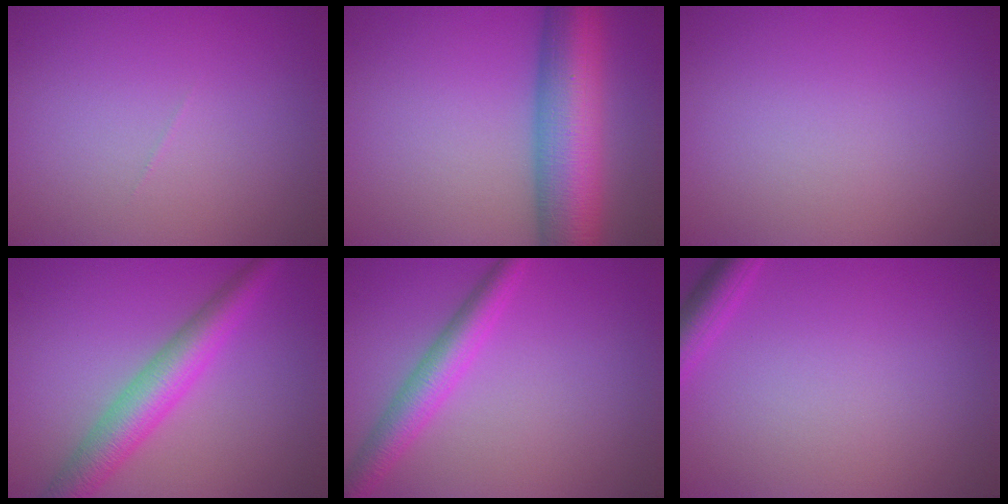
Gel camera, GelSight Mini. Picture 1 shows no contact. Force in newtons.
{"total": 10.8, "press": 10.8, "slide": 0.4}
{"total": 0.0}
{"total": 5.3, "press": 5.3, "slide": 0.1}
{"total": 3.8, "press": 3.8, "slide": 0.1}
{"total": 2.6, "press": 2.6, "slide": 0.2}